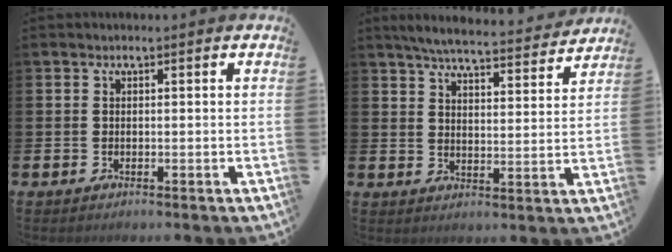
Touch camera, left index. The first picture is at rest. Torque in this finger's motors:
{"motor_torque": [0.61, -0.58, 0.09, 0.10]}